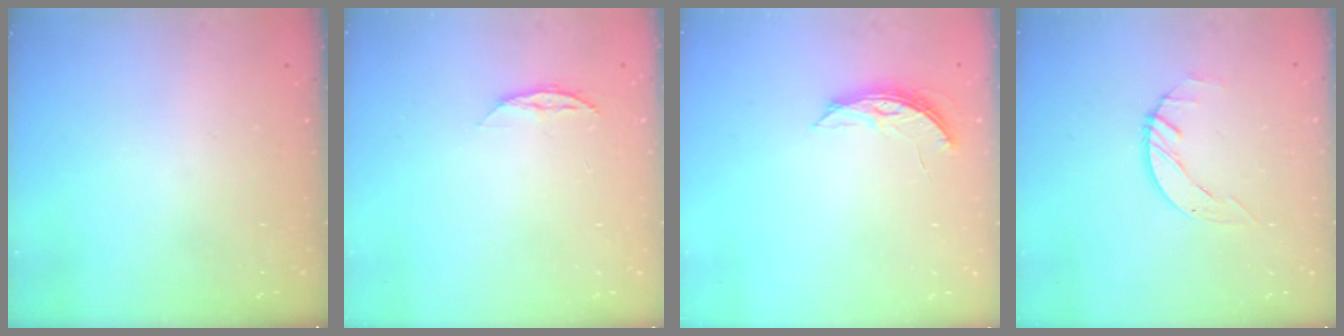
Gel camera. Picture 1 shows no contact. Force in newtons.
{"total": 5.1, "press": 5.1, "slide": 0.7}
{"total": 4.6, "press": 4.5, "slide": 0.4}
{"total": 2.9, "press": 2.8, "slide": 0.3}